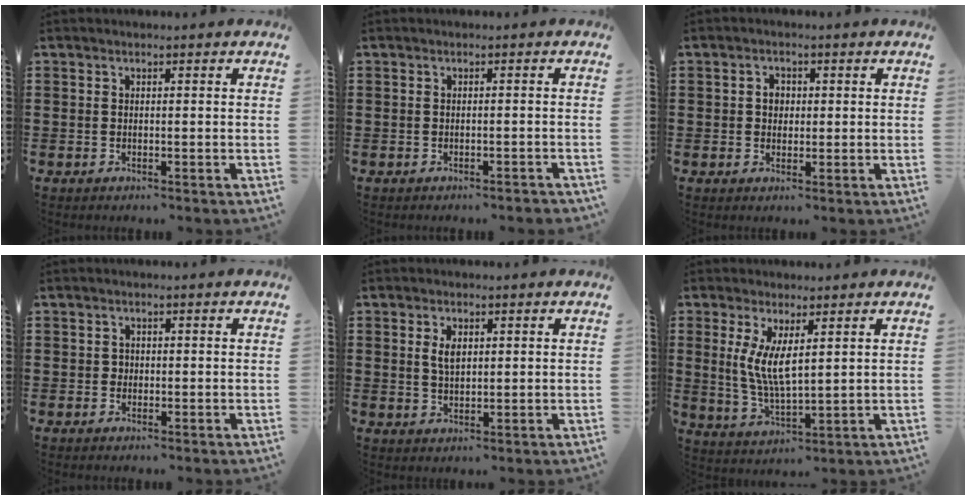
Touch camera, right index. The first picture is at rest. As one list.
[{"total": 0.7, "force": [-0.6, 0.0, 0.3], "torque": [-0.007, -0.002, -0.013]}, {"total": 2.2, "force": [0.2, 1.7, 1.3], "torque": [-0.028, 0.009, 0.002]}, {"total": 0.8, "force": [0.0, 0.8, 0.2], "torque": [-0.006, 0.004, 0.000]}, {"total": 3.0, "force": [0.9, 1.5, 2.4], "torque": [-0.051, 0.006, 0.016]}, {"total": 6.3, "force": [1.8, 2.0, 5.7], "torque": [-0.123, -0.003, 0.030]}]